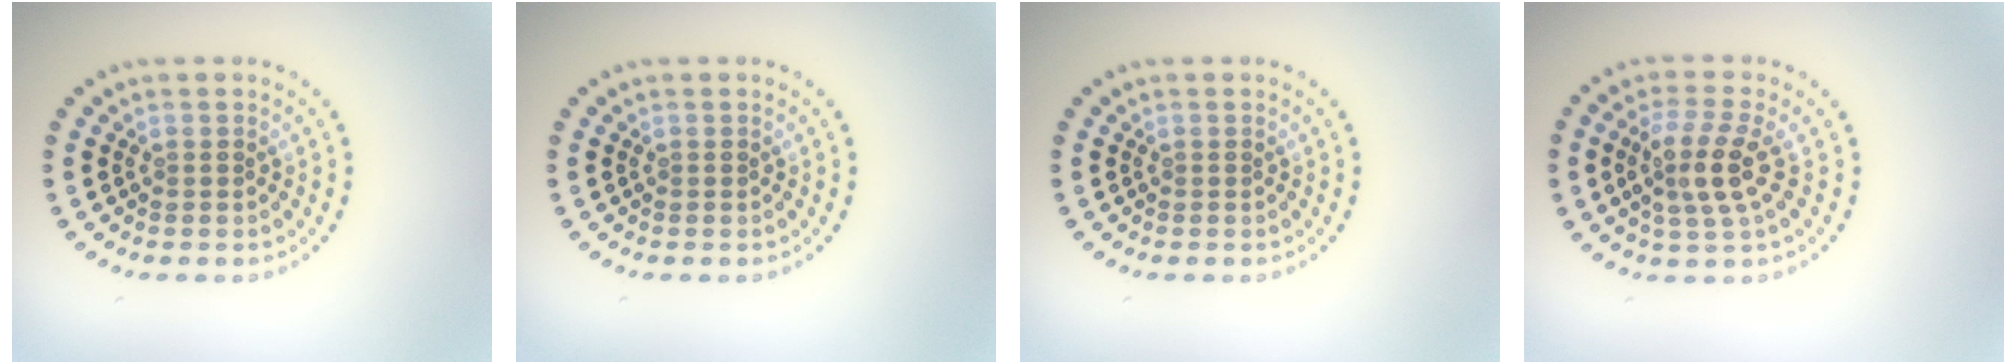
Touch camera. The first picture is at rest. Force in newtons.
{"total": 0.0}
{"total": 0.0}
{"total": 3.7, "press": 3.3, "slide": 1.7}